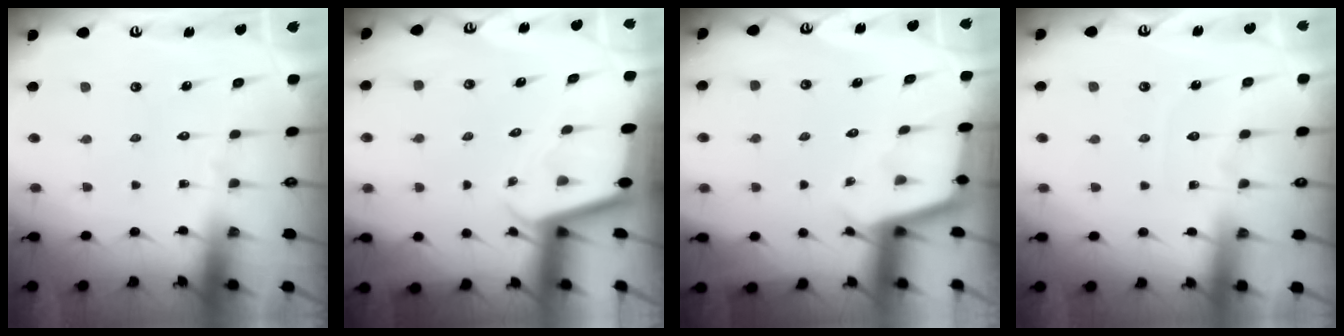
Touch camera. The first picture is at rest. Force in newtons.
{"total": 1.8, "press": 1.8, "slide": 0.1}
{"total": 2.6, "press": 2.6, "slide": 0.2}
{"total": 2.4, "press": 2.4, "slide": 0.3}